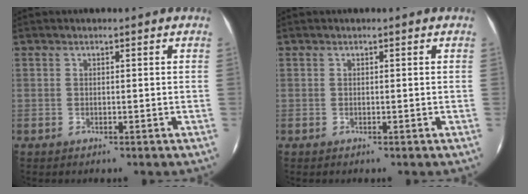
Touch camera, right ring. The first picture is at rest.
{"total": 0.0}